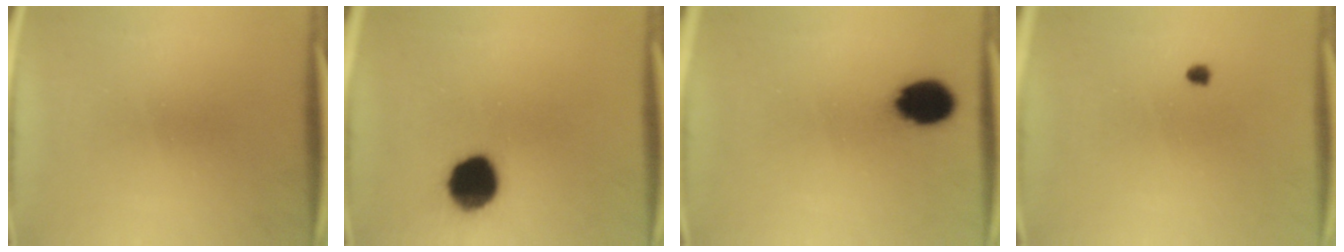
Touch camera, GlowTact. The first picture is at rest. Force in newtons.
{"total": 12.1}
{"total": 9.4}
{"total": 0.9}